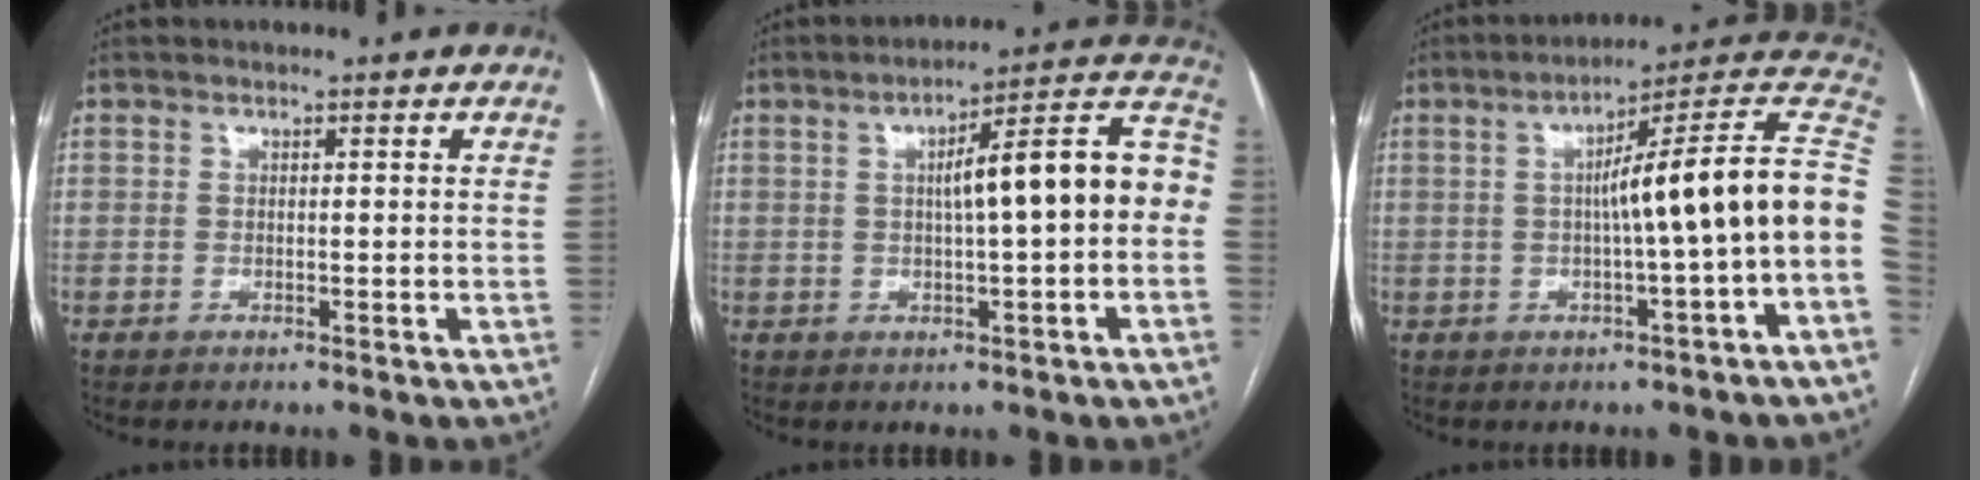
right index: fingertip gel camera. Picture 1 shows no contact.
{"total": 13.6, "force": [0.4, 1.8, 13.5], "torque": [-0.183, 0.046, 0.005]}
{"total": 15.0, "force": [-0.6, -0.7, 15.0], "torque": [-0.204, 0.037, -0.017]}